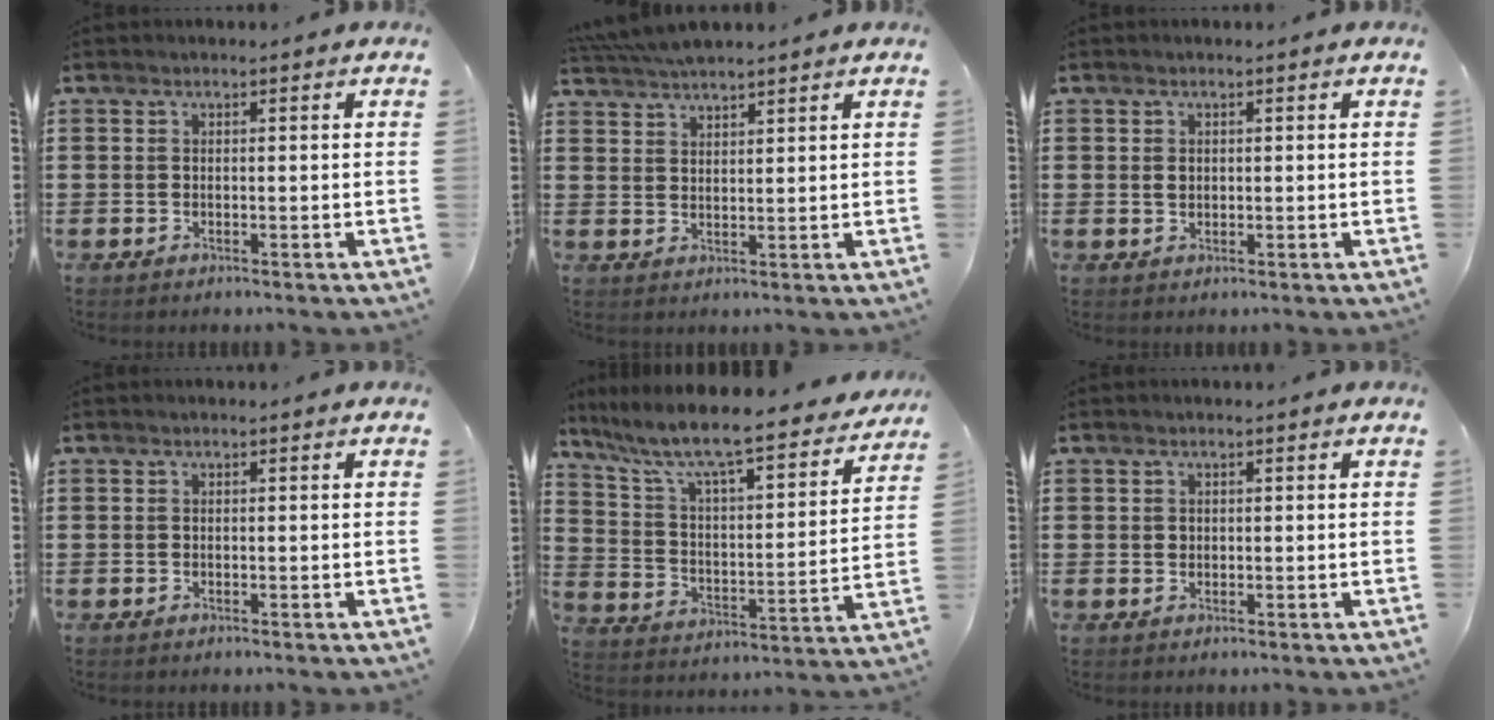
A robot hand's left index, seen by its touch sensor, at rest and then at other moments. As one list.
[{"total": 4.3, "force": [4.2, 0.1, 1.1], "torque": [-0.034, -0.008, 0.079]}, {"total": 1.1, "force": [0.3, 0.8, 0.7], "torque": [-0.017, 0.005, 0.005]}, {"total": 0.0}, {"total": 8.3, "force": [7.1, 0.5, 4.3], "torque": [-0.115, -0.057, 0.113]}, {"total": 0.7, "force": [0.3, 0.6, 0.3], "torque": [-0.007, 0.004, 0.007]}]